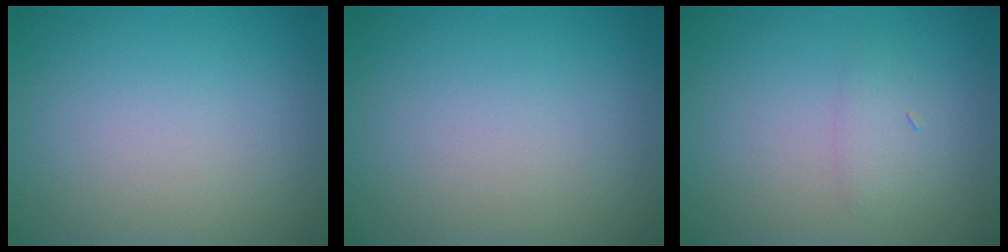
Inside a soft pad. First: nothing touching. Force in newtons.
{"total": 0.0}
{"total": 1.3, "press": 1.3, "slide": 0.1}